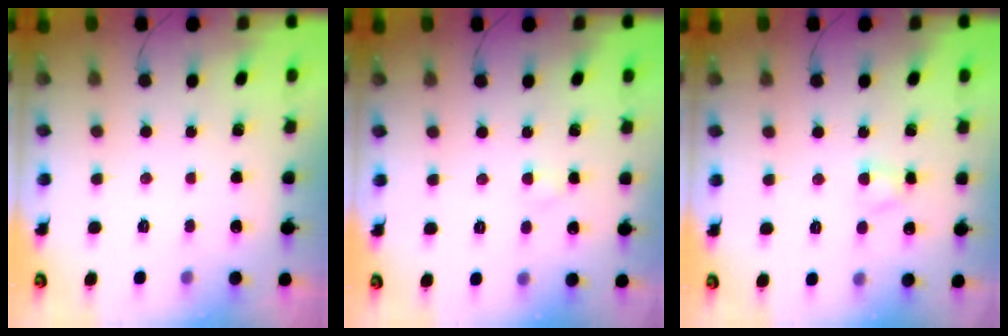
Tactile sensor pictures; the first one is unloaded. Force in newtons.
{"total": 2.5, "press": 2.3, "slide": 0.9}
{"total": 3.0, "press": 2.7, "slide": 1.3}